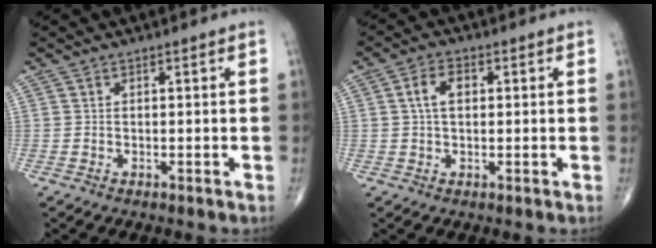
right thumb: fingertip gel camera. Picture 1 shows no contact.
{"total": 4.5, "force": [0.8, 2.8, 3.5], "torque": [-0.063, 0.011, 0.011]}